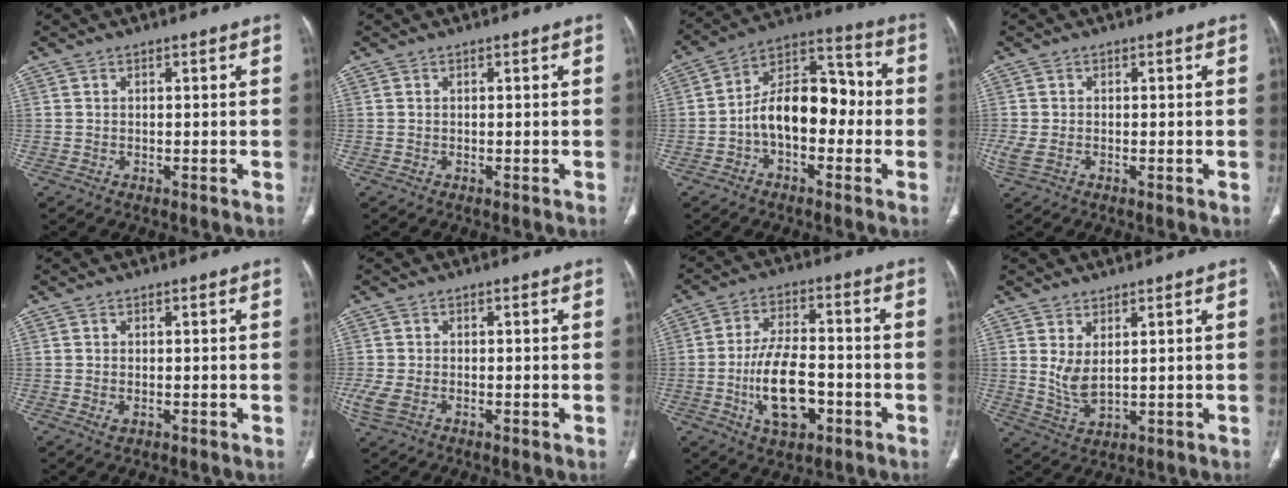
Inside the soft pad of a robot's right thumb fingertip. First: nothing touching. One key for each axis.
{"total": 0.0}
{"total": 14.0, "fx": -2.3, "fy": 8.5, "fz": 11.0, "tx": -0.156, "ty": 0.049, "tz": -0.047}
{"total": 2.7, "fx": -0.6, "fy": 1.5, "fz": 2.2, "tx": -0.067, "ty": 0.000, "tz": -0.011}
{"total": 1.3, "fx": -0.3, "fy": 0.8, "fz": 1.0, "tx": -0.024, "ty": -0.003, "tz": -0.002}
{"total": 4.2, "fx": -1.2, "fy": 2.5, "fz": 3.2, "tx": -0.088, "ty": 0.000, "tz": -0.021}
{"total": 12.8, "fx": -3.7, "fy": 6.5, "fz": 10.4, "tx": -0.178, "ty": 0.020, "tz": -0.061}
{"total": 5.1, "fx": 1.5, "fy": 2.3, "fz": 4.3, "tx": -0.085, "ty": -0.019, "tz": 0.044}